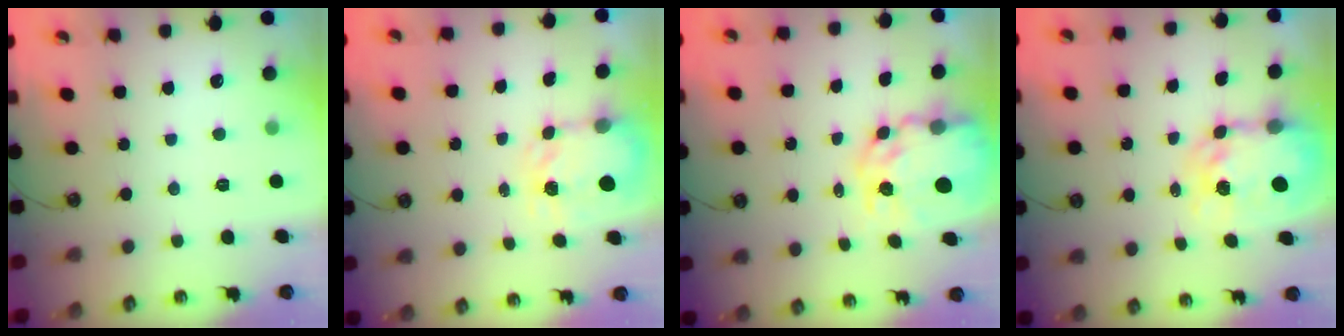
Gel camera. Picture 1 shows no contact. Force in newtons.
{"total": 4.0, "press": 4.0, "slide": 0.5}
{"total": 11.9, "press": 11.8, "slide": 1.1}
{"total": 8.9, "press": 8.8, "slide": 0.9}